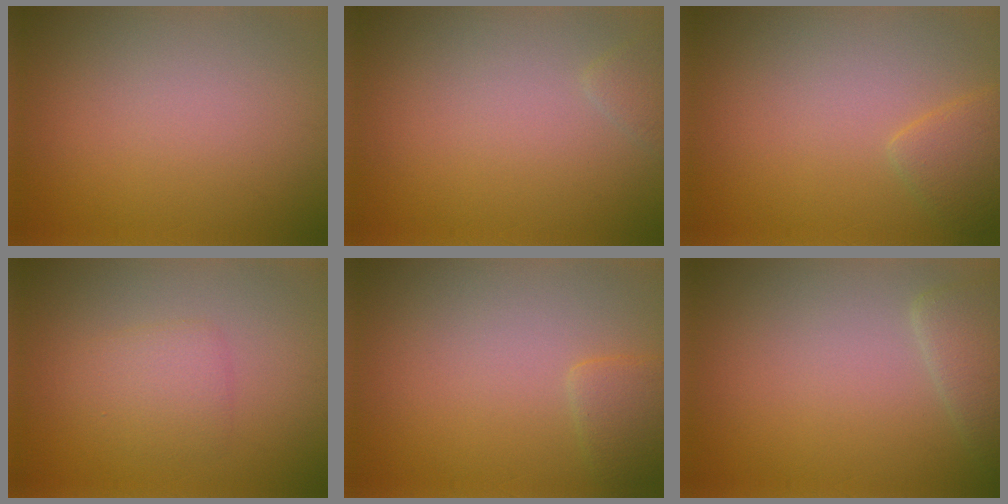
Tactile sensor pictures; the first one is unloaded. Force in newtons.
{"total": 1.0, "press": 1.0, "slide": 0.0}
{"total": 2.1, "press": 2.1, "slide": 0.2}
{"total": 2.3, "press": 2.3, "slide": 0.1}
{"total": 1.8, "press": 1.8, "slide": 0.2}
{"total": 2.6, "press": 2.6, "slide": 0.3}